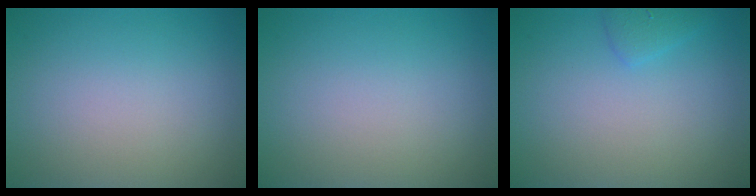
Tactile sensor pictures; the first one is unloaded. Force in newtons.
{"total": 0.0}
{"total": 1.2, "press": 1.2, "slide": 0.1}